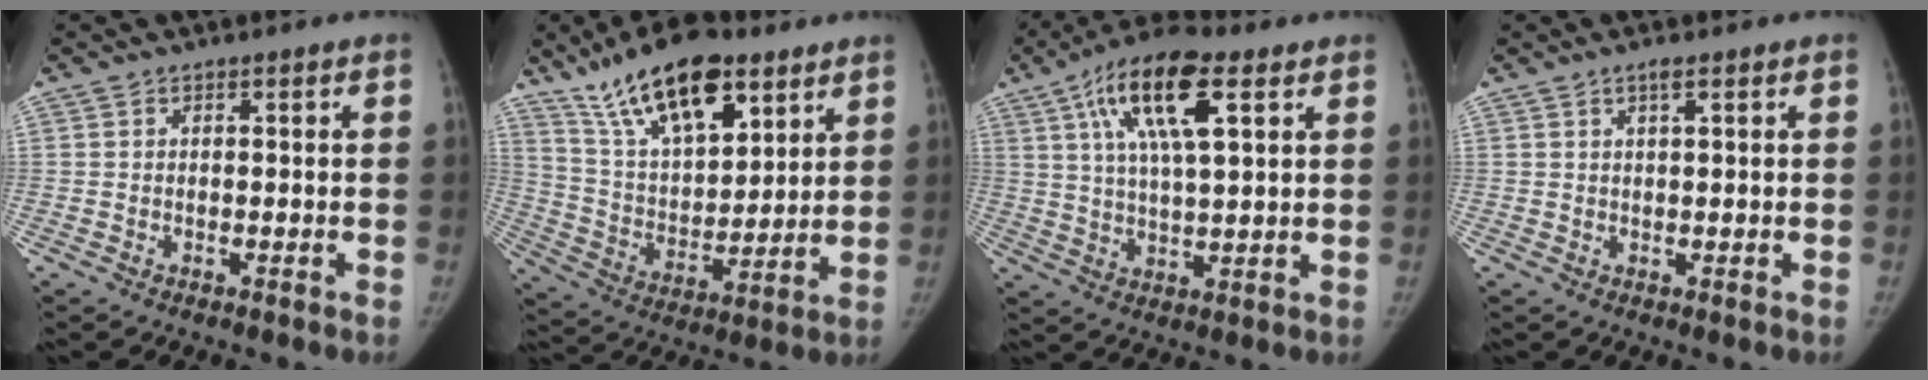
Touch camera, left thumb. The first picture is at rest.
{"total": 20.4, "force": [12.9, 8.8, 13.1], "torque": [-0.190, -0.053, 0.233]}
{"total": 15.6, "force": [6.6, 5.4, 13.1], "torque": [-0.227, -0.002, 0.111]}
{"total": 1.7, "force": [1.0, 0.2, 1.3], "torque": [-0.026, 0.000, 0.020]}